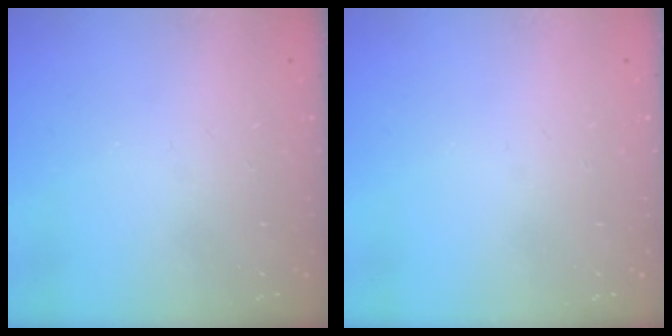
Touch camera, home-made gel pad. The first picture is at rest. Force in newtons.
{"total": 0.0}